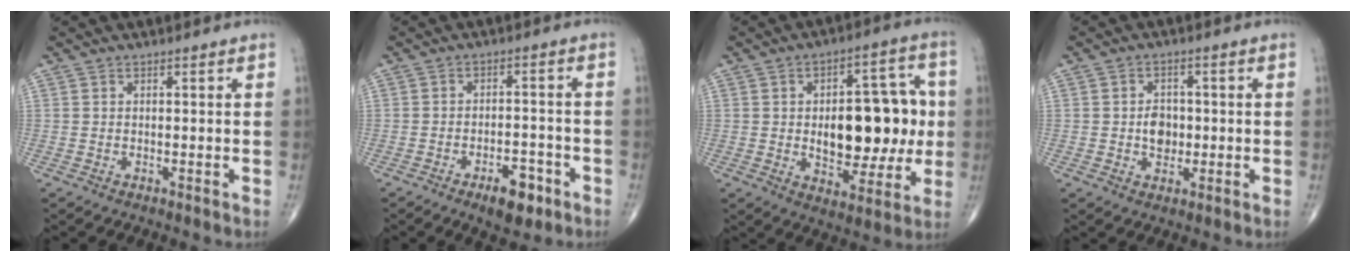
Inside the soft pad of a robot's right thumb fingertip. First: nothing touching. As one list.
[{"total": 6.8, "force": [-3.8, 3.1, 4.7], "torque": [-0.053, 0.023, -0.053]}, {"total": 18.8, "force": [0.1, 10.1, 15.8], "torque": [-0.175, 0.018, 0.011]}, {"total": 4.5, "force": [-0.3, 3.4, 2.9], "torque": [-0.025, 0.004, -0.006]}]